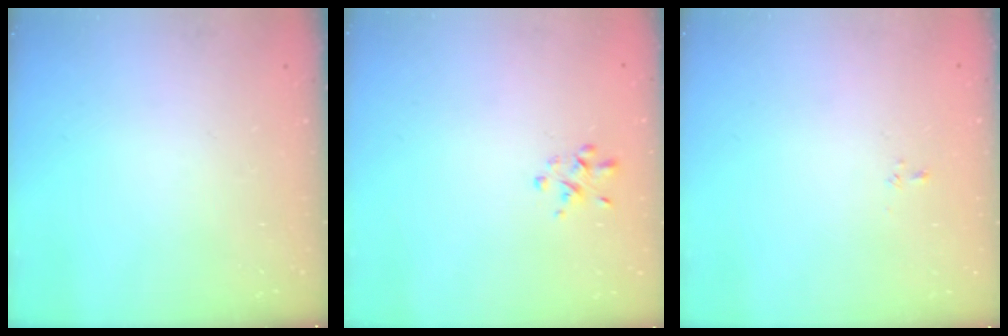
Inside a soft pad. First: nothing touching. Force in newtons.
{"total": 1.8, "press": 1.8, "slide": 0.5}
{"total": 2.2, "press": 2.0, "slide": 0.9}